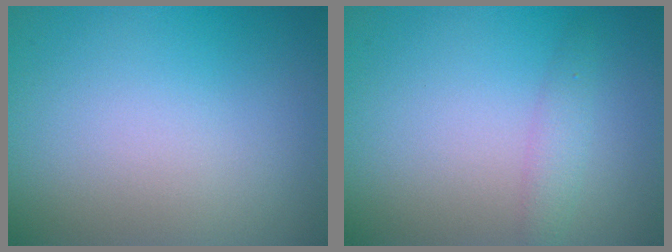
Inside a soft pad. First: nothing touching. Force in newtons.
{"total": 1.6, "press": 1.6, "slide": 0.1}